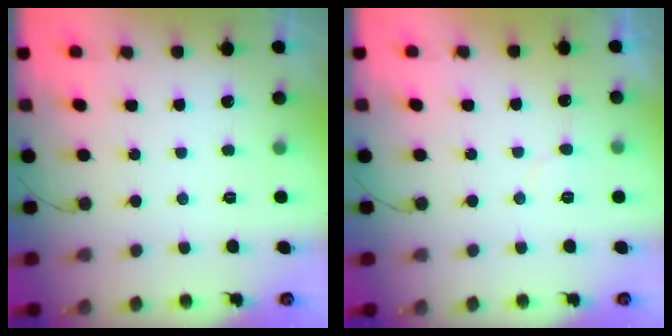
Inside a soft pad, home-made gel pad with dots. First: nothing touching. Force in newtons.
{"total": 5.2, "press": 5.1, "slide": 0.4}